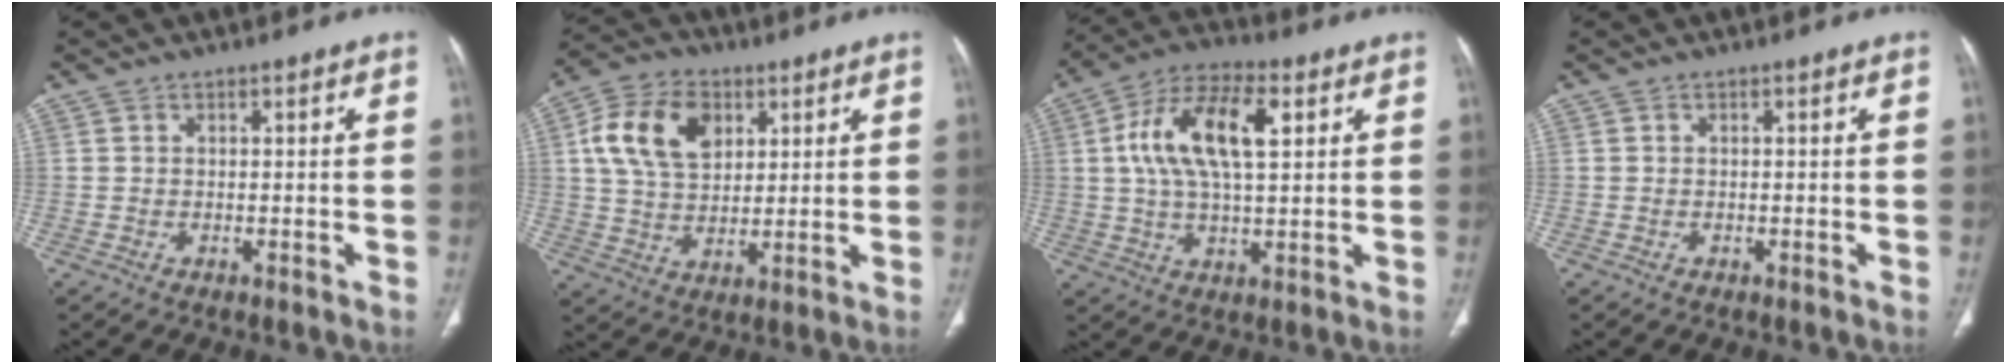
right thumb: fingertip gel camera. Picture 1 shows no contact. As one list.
[{"total": 13.3, "force": [4.4, 9.0, 8.8], "torque": [-0.141, -0.002, 0.080]}, {"total": 15.0, "force": [3.8, 6.9, 12.8], "torque": [-0.238, 0.014, 0.066]}, {"total": 0.0}]